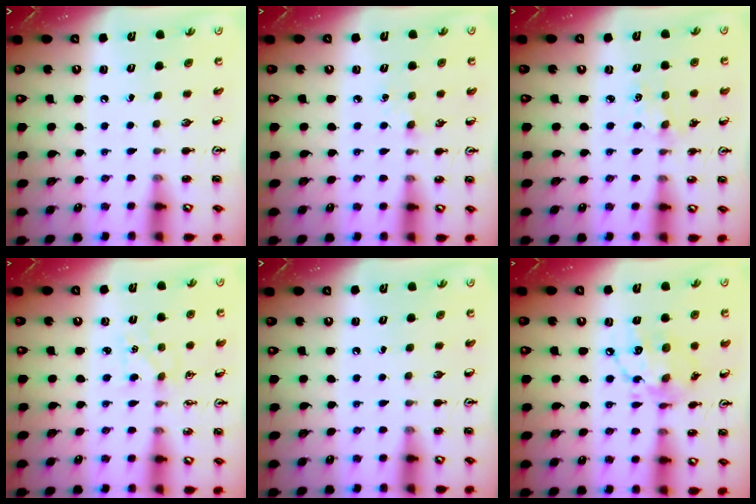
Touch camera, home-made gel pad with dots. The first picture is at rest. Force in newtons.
{"total": 3.1, "press": 3.1, "slide": 0.5}
{"total": 1.4, "press": 1.3, "slide": 0.3}
{"total": 3.7, "press": 3.6, "slide": 0.4}
{"total": 0.0}
{"total": 13.5, "press": 13.4, "slide": 1.0}